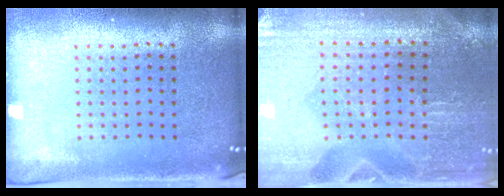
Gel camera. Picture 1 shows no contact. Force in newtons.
{"total": 0.8, "press": 0.8, "slide": 0.1}